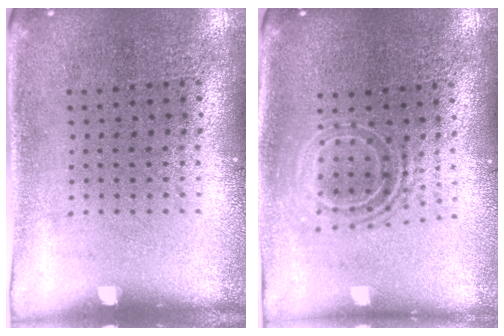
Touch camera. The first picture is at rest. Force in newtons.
{"total": 1.7, "press": 1.3, "slide": 1.0}